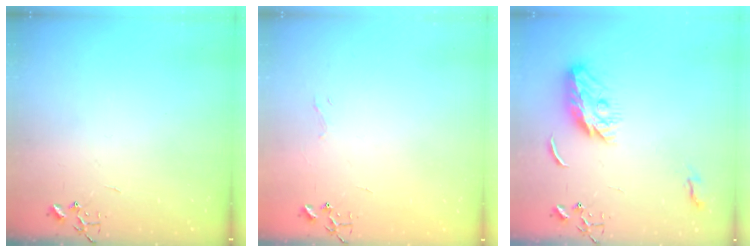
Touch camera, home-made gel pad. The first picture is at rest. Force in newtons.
{"total": 3.3, "press": 3.3, "slide": 0.3}
{"total": 10.2, "press": 10.2, "slide": 0.1}